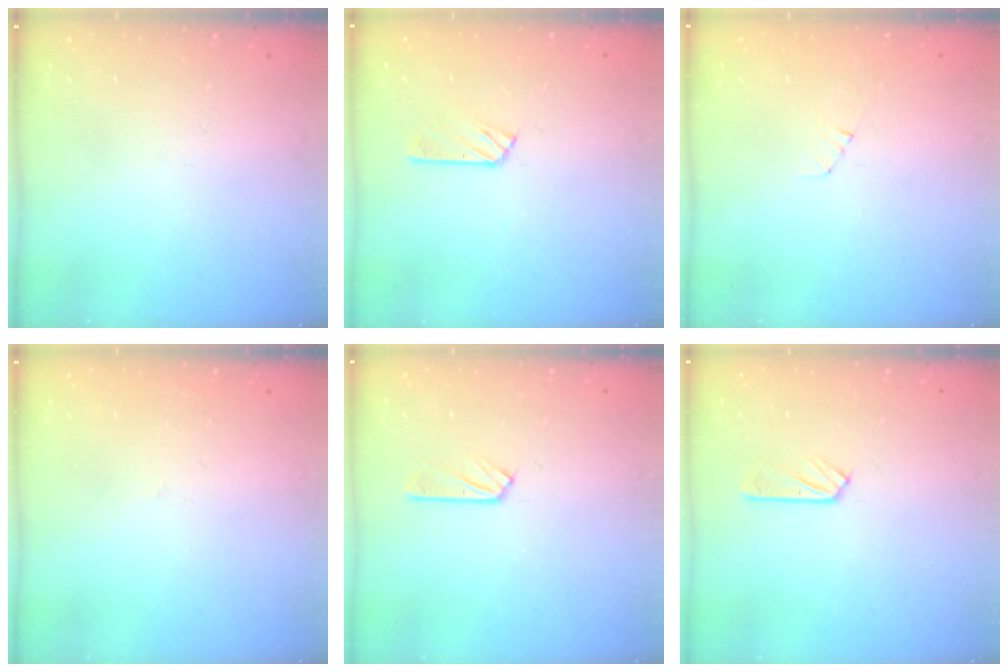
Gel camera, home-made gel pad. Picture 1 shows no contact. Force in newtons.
{"total": 2.9, "press": 2.9, "slide": 0.3}
{"total": 3.8, "press": 3.8, "slide": 0.3}
{"total": 2.5, "press": 2.5, "slide": 0.3}
{"total": 2.6, "press": 2.5, "slide": 0.3}
{"total": 2.5, "press": 2.5, "slide": 0.3}